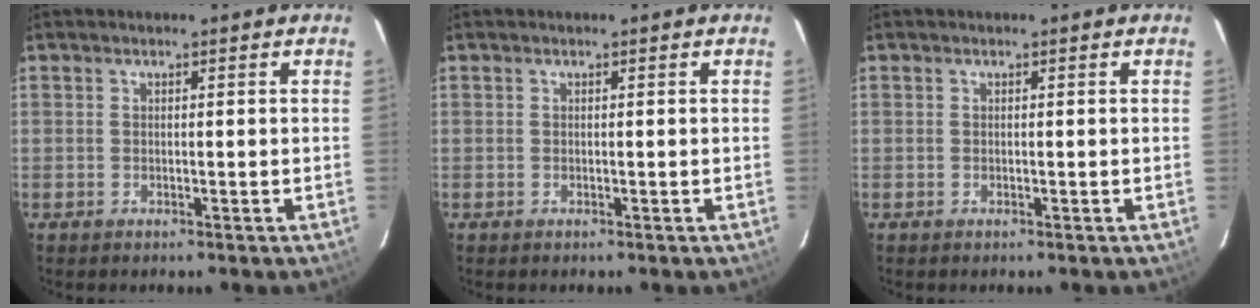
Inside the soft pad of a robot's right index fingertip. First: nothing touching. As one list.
[{"total": 0.0}, {"total": 0.0}]